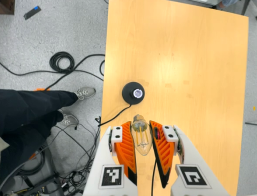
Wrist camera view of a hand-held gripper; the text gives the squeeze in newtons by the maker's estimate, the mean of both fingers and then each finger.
{"total": 21.3, "left": 24.1, "right": 18.4}